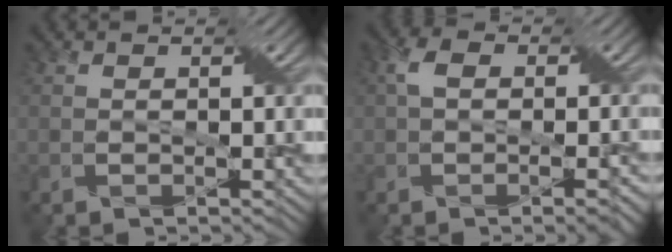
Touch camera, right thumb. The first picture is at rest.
{"total": 4.4, "force": [-0.2, 2.3, 3.7], "torque": [-0.067, 0.004, -0.005]}